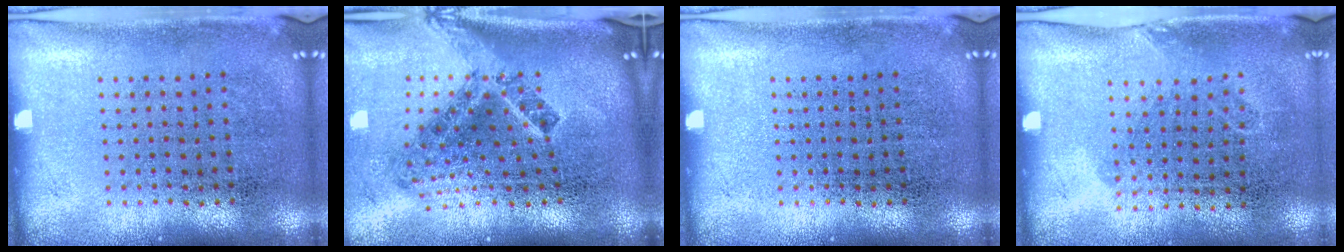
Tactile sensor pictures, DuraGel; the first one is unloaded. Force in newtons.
{"total": 2.7, "press": 1.6, "slide": 2.1}
{"total": 0.0}
{"total": 0.9, "press": 0.7, "slide": 0.6}